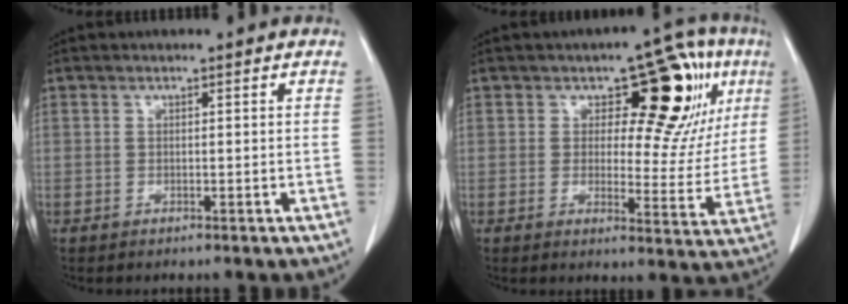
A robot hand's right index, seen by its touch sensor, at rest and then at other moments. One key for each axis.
{"total": 14.5, "fx": 5.7, "fy": 6.9, "fz": 11.3, "tx": -0.118, "ty": 0.021, "tz": 0.077}